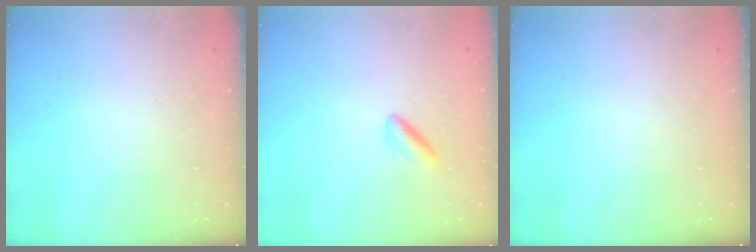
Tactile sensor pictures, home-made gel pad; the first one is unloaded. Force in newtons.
{"total": 3.0, "press": 2.8, "slide": 1.2}
{"total": 0.0}